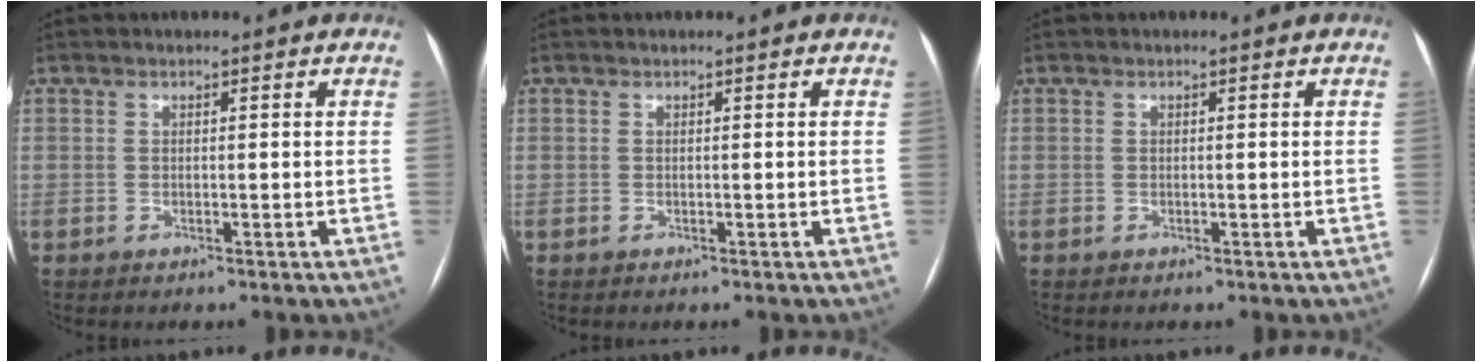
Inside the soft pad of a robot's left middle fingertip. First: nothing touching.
{"total": 0.0}
{"total": 0.0}